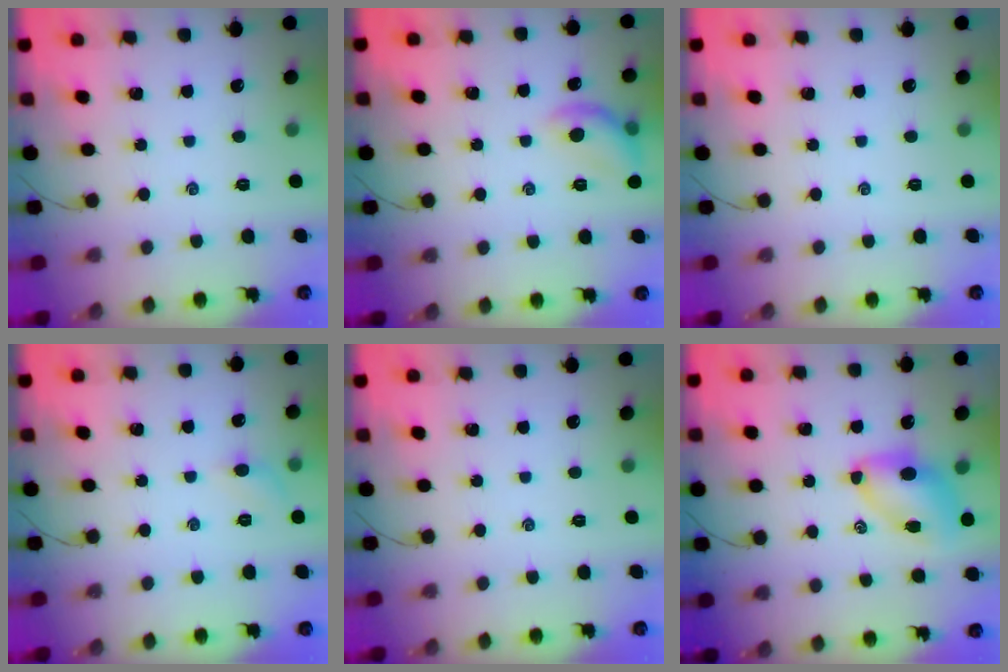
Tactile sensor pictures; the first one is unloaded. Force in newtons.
{"total": 9.2, "press": 9.2, "slide": 0.2}
{"total": 0.0}
{"total": 4.7, "press": 4.4, "slide": 1.6}
{"total": 0.0}
{"total": 7.1, "press": 7.0, "slide": 1.1}